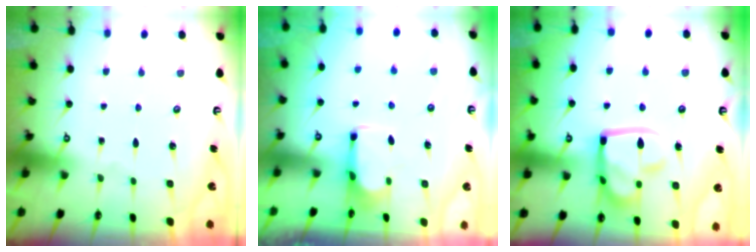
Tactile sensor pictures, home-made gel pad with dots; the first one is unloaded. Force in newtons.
{"total": 6.1, "press": 6.0, "slide": 1.3}
{"total": 16.2, "press": 16.1, "slide": 1.8}